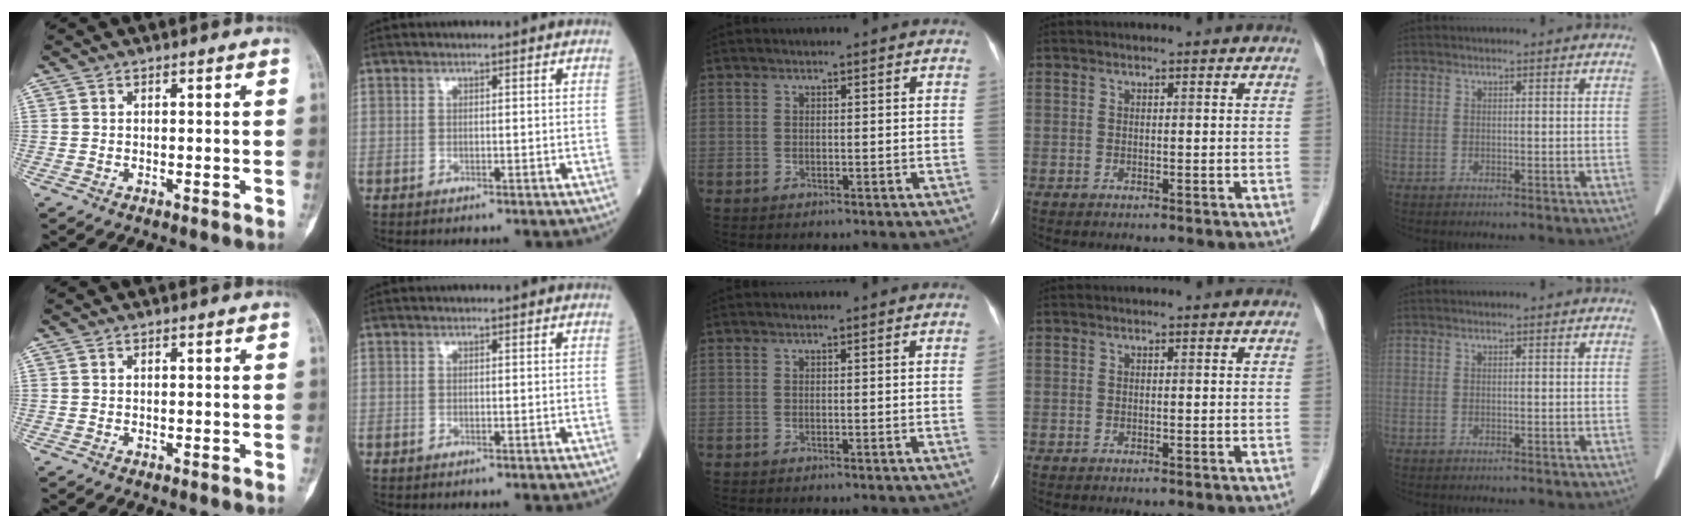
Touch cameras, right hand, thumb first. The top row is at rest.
{"middle": {"total": 0.7, "force": [0.0, -0.3, 0.6], "torque": [-0.008, -0.001, -0.002]}}